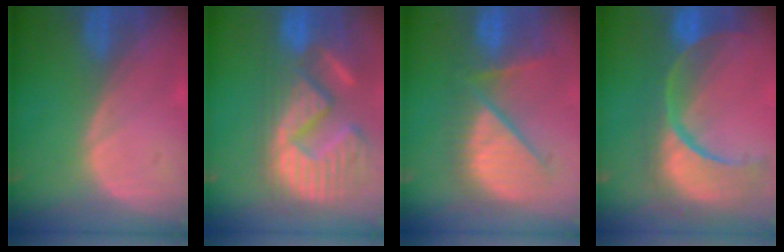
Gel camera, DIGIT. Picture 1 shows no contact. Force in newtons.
{"total": 15.4, "press": 12.7, "slide": 8.7}
{"total": 10.3, "press": 9.6, "slide": 3.7}
{"total": 14.0, "press": 11.1, "slide": 8.4}